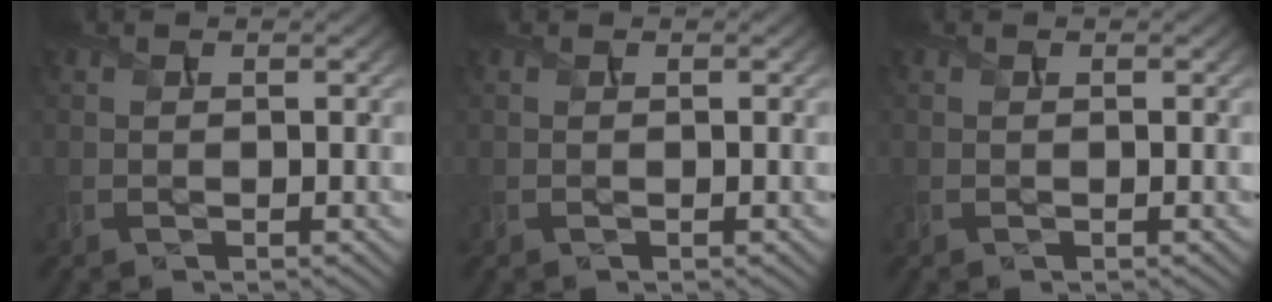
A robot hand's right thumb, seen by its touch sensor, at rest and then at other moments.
{"total": 0.0}
{"total": 0.0}